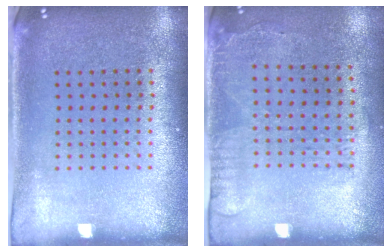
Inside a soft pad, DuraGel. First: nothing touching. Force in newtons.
{"total": 1.7, "press": 1.2, "slide": 1.2}